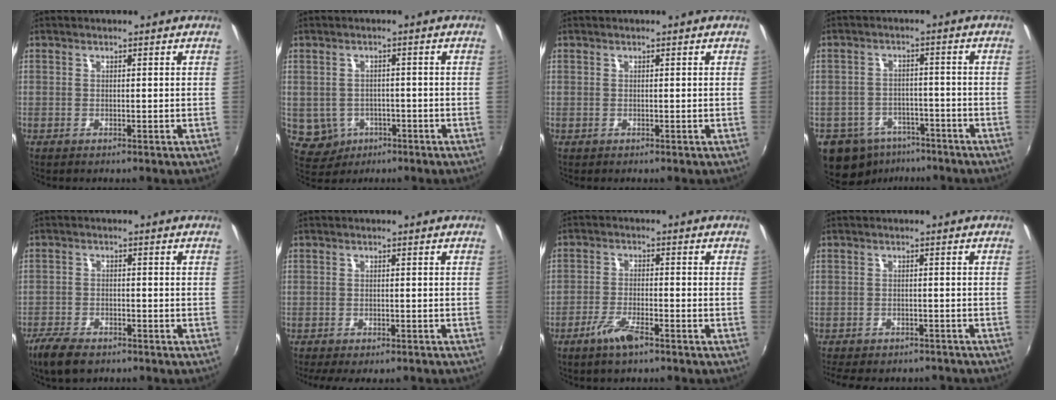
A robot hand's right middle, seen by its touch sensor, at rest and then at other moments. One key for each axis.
{"total": 5.4, "fx": -1.7, "fy": 4.8, "fz": 1.6, "tx": -0.046, "ty": 0.004, "tz": -0.010}
{"total": 0.0}
{"total": 9.9, "fx": -6.4, "fy": 6.9, "fz": 3.2, "tx": -0.091, "ty": 0.009, "tz": -0.082}
{"total": 6.9, "fx": -5.2, "fy": 2.7, "fz": 3.6, "tx": -0.102, "ty": -0.014, "tz": -0.098}
{"total": 5.6, "fx": -4.4, "fy": 1.7, "fz": 2.9, "tx": -0.073, "ty": -0.020, "tz": -0.065}
{"total": 5.6, "fx": -3.8, "fy": 1.3, "fz": 3.9, "tx": -0.090, "ty": -0.008, "tz": -0.074}
{"total": 10.3, "fx": -8.8, "fy": 3.5, "fz": 4.1, "tx": -0.096, "ty": -0.019, "tz": -0.119}